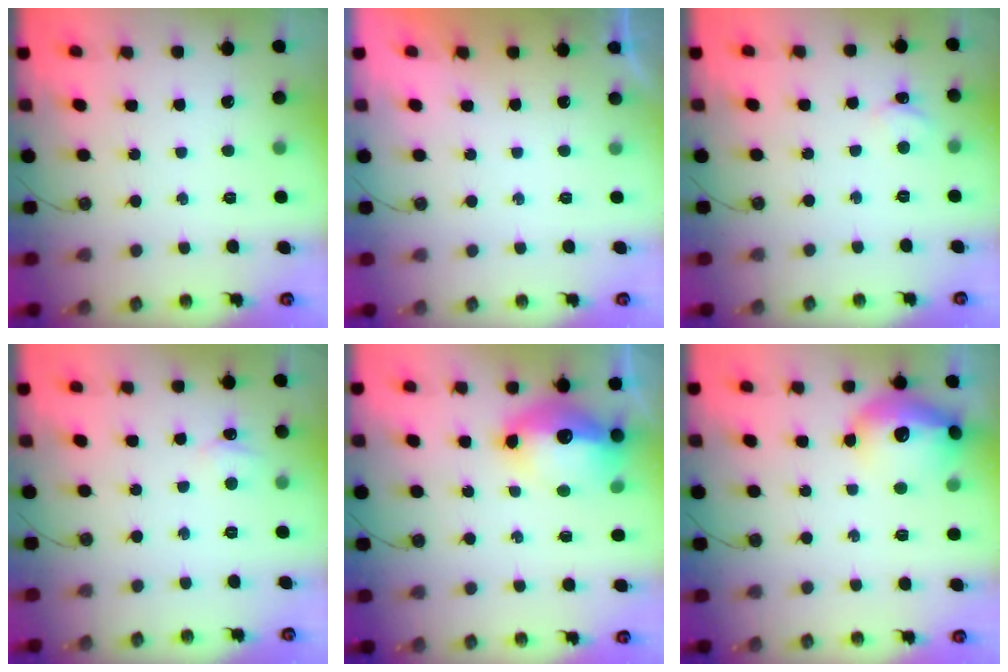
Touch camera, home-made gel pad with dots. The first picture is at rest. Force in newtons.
{"total": 0.0}
{"total": 2.3, "press": 2.3, "slide": 0.4}
{"total": 3.5, "press": 3.4, "slide": 0.6}
{"total": 14.5, "press": 14.4, "slide": 1.4}
{"total": 17.2, "press": 17.2, "slide": 1.4}